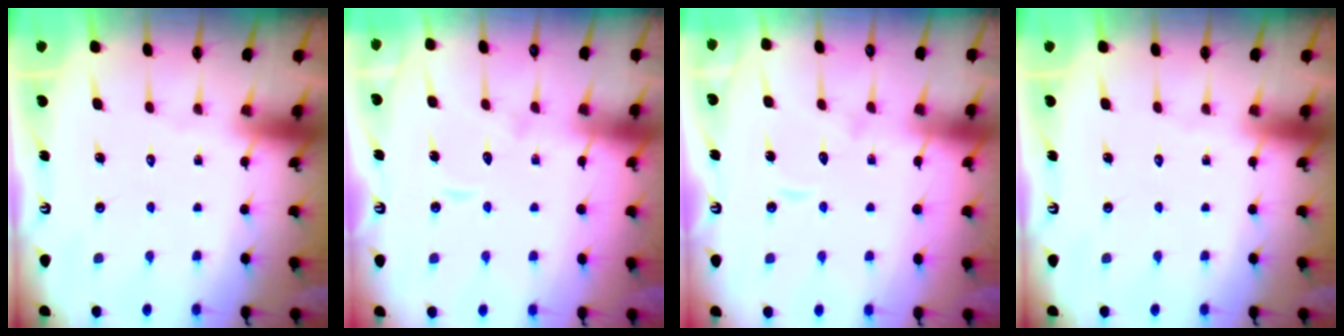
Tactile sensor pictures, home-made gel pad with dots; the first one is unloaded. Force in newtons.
{"total": 6.8, "press": 6.7, "slide": 0.7}
{"total": 6.8, "press": 6.7, "slide": 0.7}
{"total": 0.0}